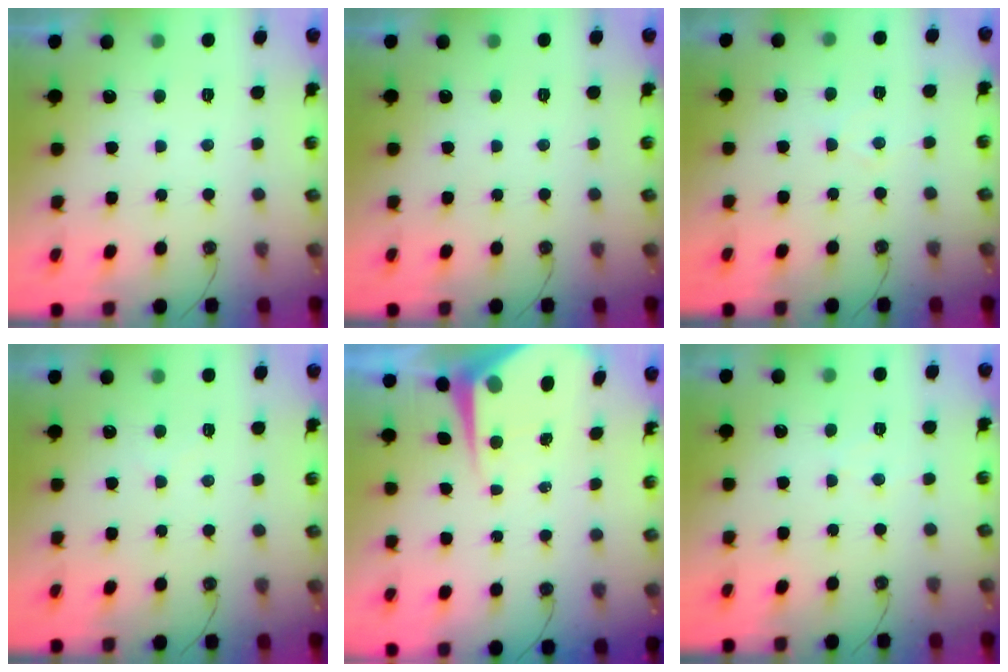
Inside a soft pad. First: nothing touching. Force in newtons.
{"total": 0.0}
{"total": 4.1, "press": 4.1, "slide": 0.6}
{"total": 2.9, "press": 2.9, "slide": 0.5}
{"total": 6.7, "press": 6.7, "slide": 0.6}
{"total": 3.8, "press": 3.8, "slide": 0.4}